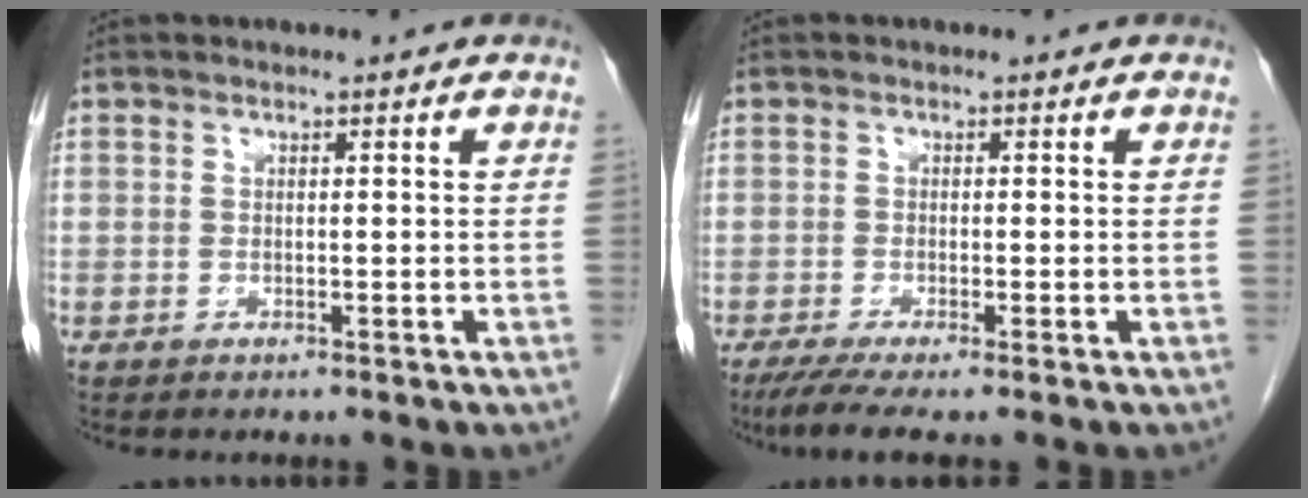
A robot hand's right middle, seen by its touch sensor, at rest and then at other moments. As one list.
[{"total": 4.6, "force": [-3.2, 0.1, 3.3], "torque": [-0.057, -0.014, -0.058]}]